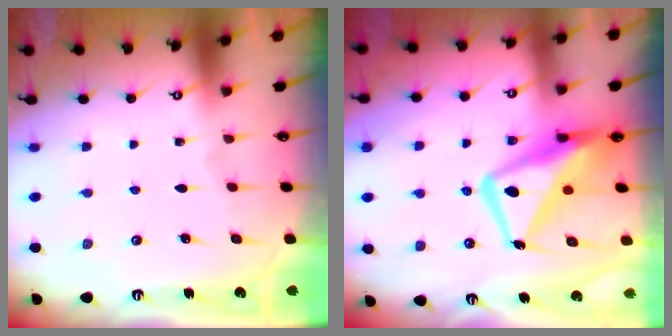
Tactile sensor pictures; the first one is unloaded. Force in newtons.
{"total": 16.0, "press": 15.8, "slide": 2.0}